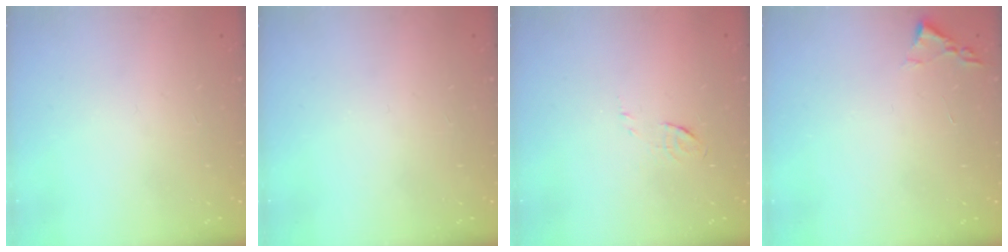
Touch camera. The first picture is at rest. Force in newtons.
{"total": 0.0}
{"total": 4.2, "press": 4.1, "slide": 1.1}
{"total": 1.8, "press": 1.8, "slide": 0.3}